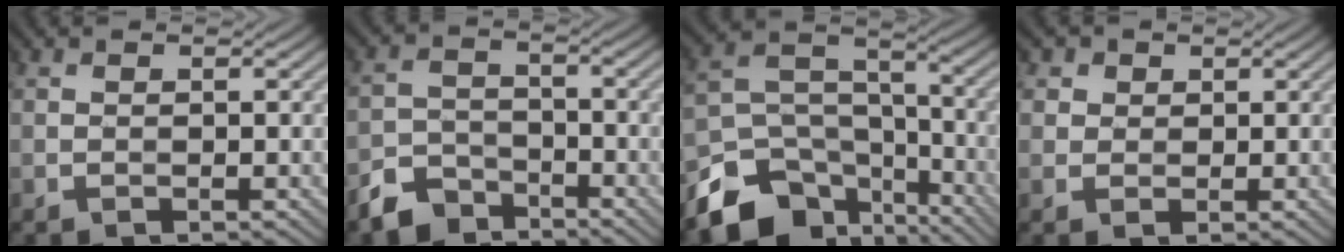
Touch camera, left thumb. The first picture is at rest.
{"total": 5.1, "force": [-4.2, 2.5, 1.5], "torque": [-0.033, 0.002, -0.087]}
{"total": 11.3, "force": [-7.6, 6.8, 4.8], "torque": [-0.094, -0.010, -0.139]}
{"total": 3.2, "force": [1.9, 2.5, 0.9], "torque": [-0.032, 0.000, 0.038]}